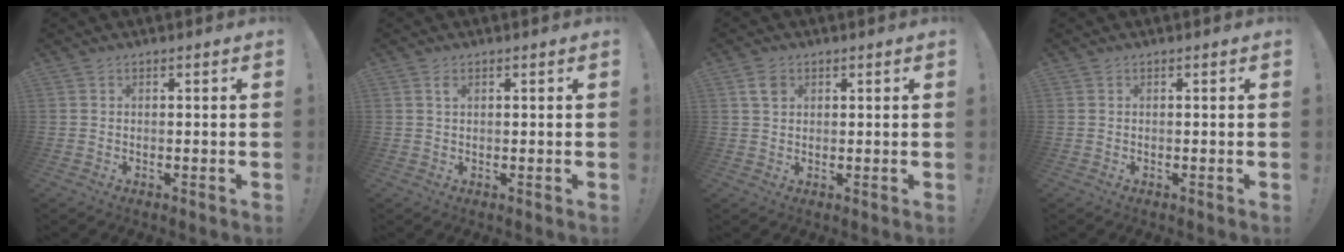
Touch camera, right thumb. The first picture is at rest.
{"total": 1.4, "force": [0.7, 0.6, 1.0], "torque": [-0.016, -0.002, 0.011]}
{"total": 4.0, "force": [1.7, 2.7, 2.3], "torque": [-0.033, 0.000, 0.031]}
{"total": 0.0}